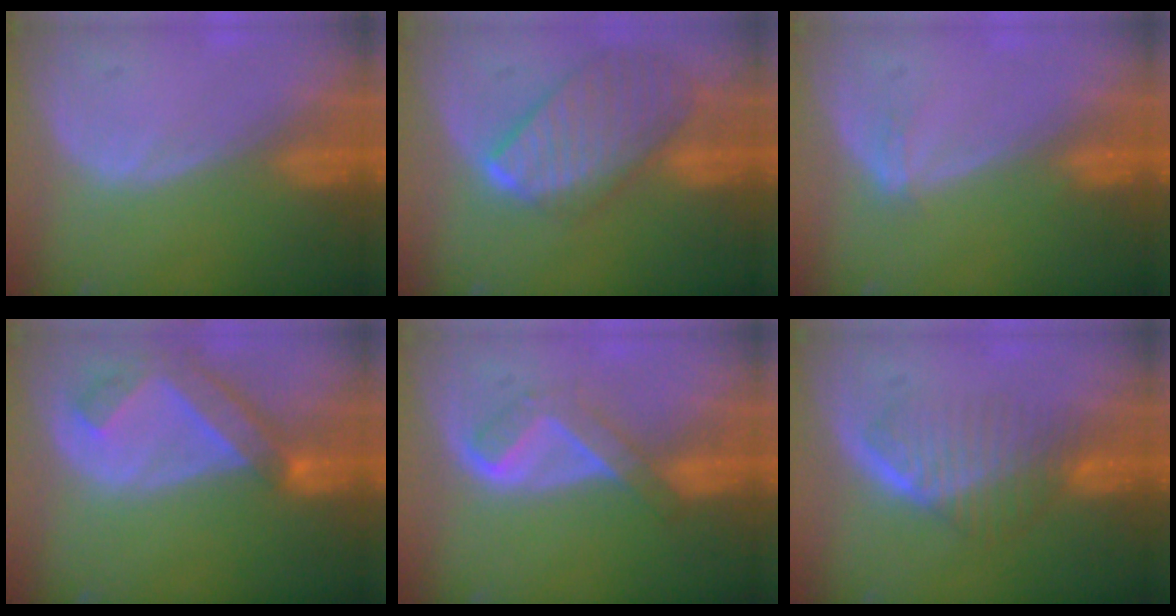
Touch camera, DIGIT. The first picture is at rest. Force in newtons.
{"total": 9.7, "press": 8.3, "slide": 5.0}
{"total": 1.5, "press": 1.1, "slide": 1.0}
{"total": 6.4, "press": 5.8, "slide": 2.8}
{"total": 5.4, "press": 4.7, "slide": 2.6}
{"total": 6.6, "press": 5.9, "slide": 2.9}